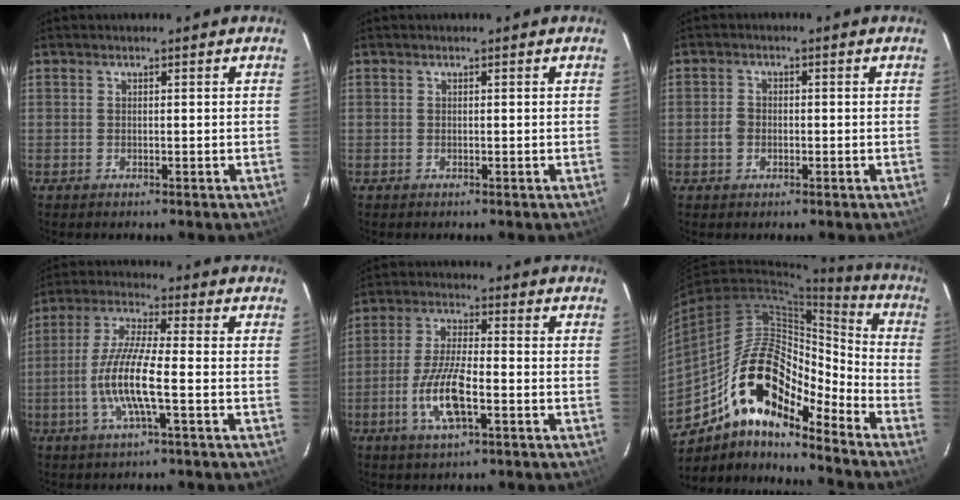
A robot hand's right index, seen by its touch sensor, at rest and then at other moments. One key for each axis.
{"total": 0.0}
{"total": 2.6, "fx": -0.8, "fy": 2.1, "fz": 1.3, "tx": -0.025, "ty": 0.005, "tz": -0.017}
{"total": 10.8, "fx": -3.0, "fy": 1.2, "fz": 10.3, "tx": -0.217, "ty": -0.002, "tz": -0.061}
{"total": 9.7, "fx": -3.7, "fy": 2.6, "fz": 8.5, "tx": -0.178, "ty": -0.004, "tz": -0.073}
{"total": 19.5, "fx": -12.9, "fy": 7.1, "fz": 12.7, "tx": -0.221, "ty": 0.005, "tz": -0.241}